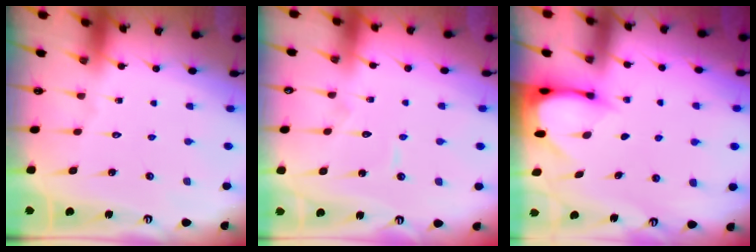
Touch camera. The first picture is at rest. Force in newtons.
{"total": 5.6, "press": 5.6, "slide": 0.3}
{"total": 3.3, "press": 3.3, "slide": 0.3}